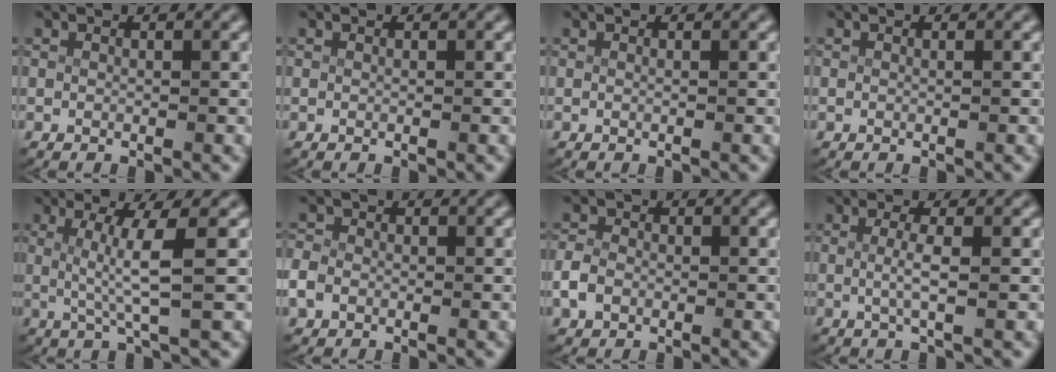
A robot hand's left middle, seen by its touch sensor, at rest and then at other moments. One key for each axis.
{"total": 0.0}
{"total": 0.0}
{"total": 0.0}
{"total": 4.4, "fx": 0.6, "fy": -0.3, "fz": 4.4, "tx": -0.079, "ty": -0.008, "tz": 0.016}
{"total": 2.1, "fx": -0.6, "fy": 1.8, "fz": 0.8, "tx": -0.035, "ty": -0.005, "tz": -0.011}
{"total": 2.1, "fx": -0.7, "fy": 1.7, "fz": 1.0, "tx": -0.035, "ty": -0.003, "tz": -0.012}
{"total": 2.2, "fx": -0.1, "fy": 0.1, "fz": 2.2, "tx": -0.051, "ty": -0.008, "tz": 0.003}